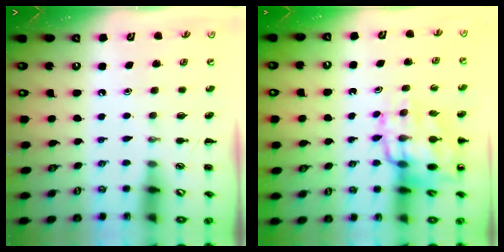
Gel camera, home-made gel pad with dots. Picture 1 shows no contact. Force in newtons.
{"total": 15.2, "press": 14.8, "slide": 3.3}